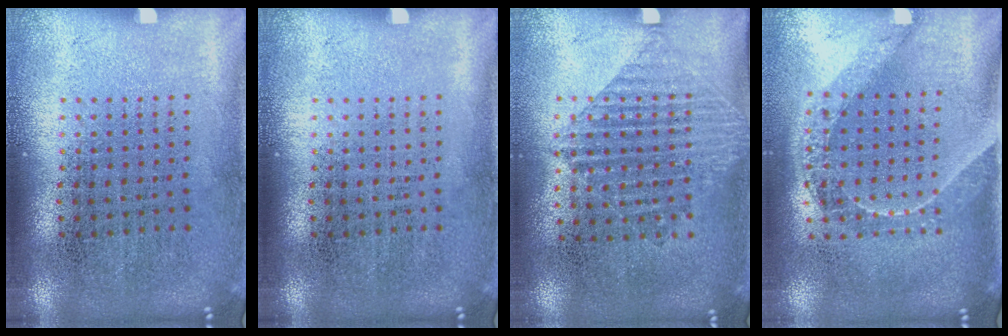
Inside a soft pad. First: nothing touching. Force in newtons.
{"total": 0.0}
{"total": 1.2, "press": 1.0, "slide": 0.6}
{"total": 1.5, "press": 1.3, "slide": 0.8}